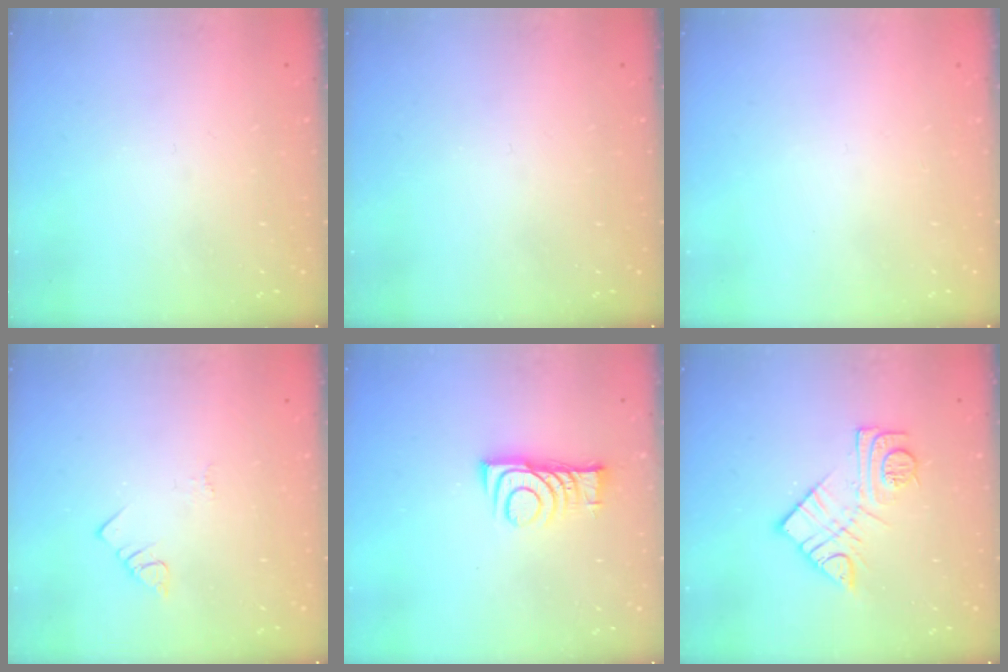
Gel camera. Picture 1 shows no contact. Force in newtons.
{"total": 0.0}
{"total": 1.6, "press": 1.5, "slide": 0.1}
{"total": 2.1, "press": 2.1, "slide": 0.4}
{"total": 8.8, "press": 8.8, "slide": 0.3}
{"total": 11.7, "press": 11.7, "slide": 0.7}